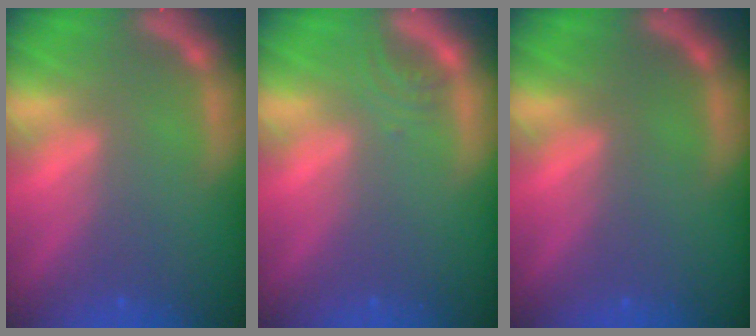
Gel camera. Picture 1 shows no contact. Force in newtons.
{"total": 1.4}
{"total": 0.0}